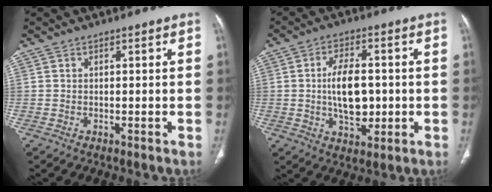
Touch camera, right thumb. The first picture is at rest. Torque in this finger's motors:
{"motor_torque": [2.60, 2.41, 1.13, -0.41, 0.36]}